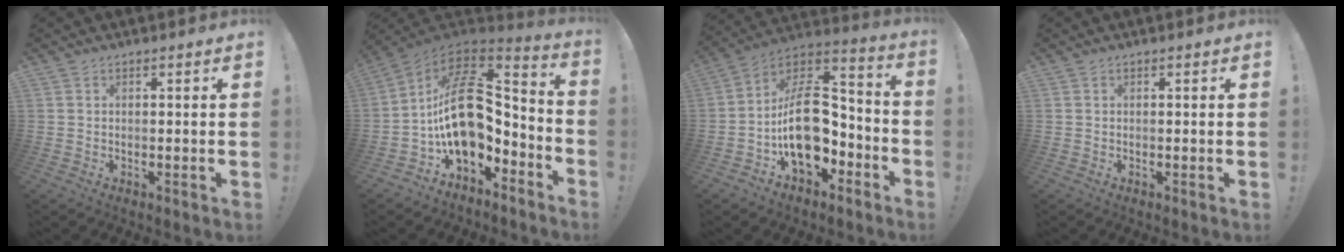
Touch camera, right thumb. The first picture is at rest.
{"total": 22.7, "force": [1.1, 14.5, 17.4], "torque": [-0.304, -0.001, 0.037]}
{"total": 19.5, "force": [-3.0, 12.8, 14.4], "torque": [-0.224, 0.023, -0.037]}
{"total": 0.0}